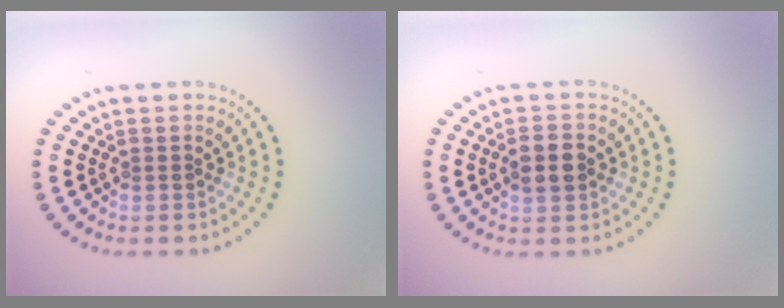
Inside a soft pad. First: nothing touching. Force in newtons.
{"total": 2.9, "press": 2.9, "slide": 0.0}